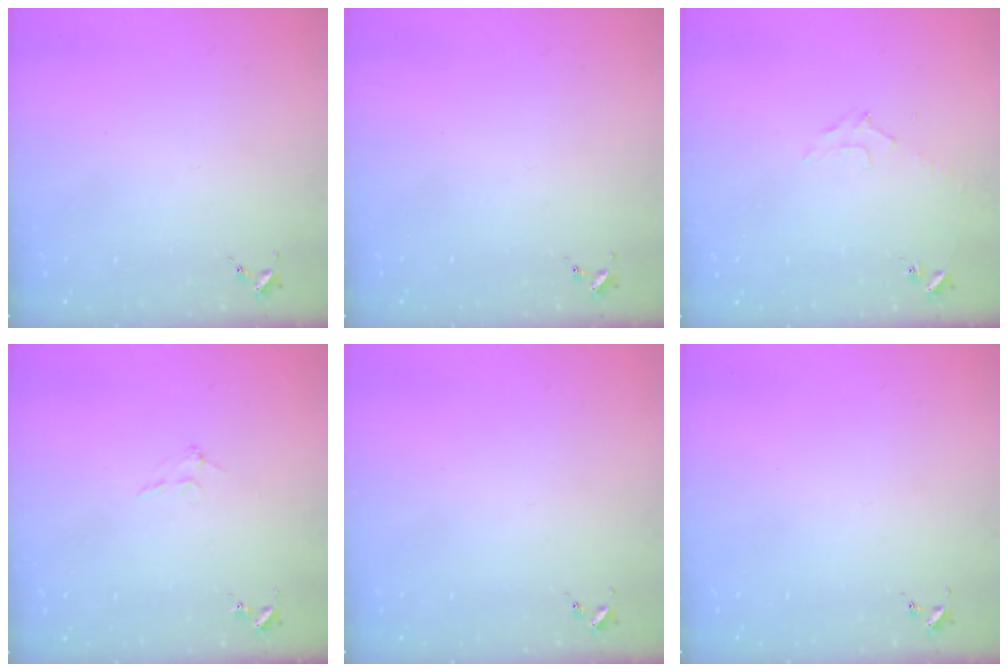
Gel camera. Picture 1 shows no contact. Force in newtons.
{"total": 0.0}
{"total": 6.6, "press": 6.6, "slide": 0.8}
{"total": 5.0, "press": 5.0, "slide": 0.9}
{"total": 0.0}
{"total": 0.0}